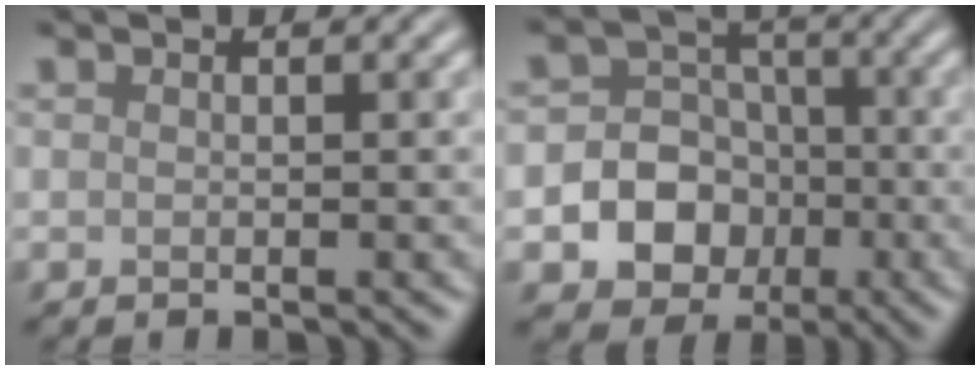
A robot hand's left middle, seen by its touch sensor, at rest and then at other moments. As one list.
[{"total": 8.2, "force": [-2.5, 7.3, 2.7], "torque": [-0.028, 0.004, -0.067]}]